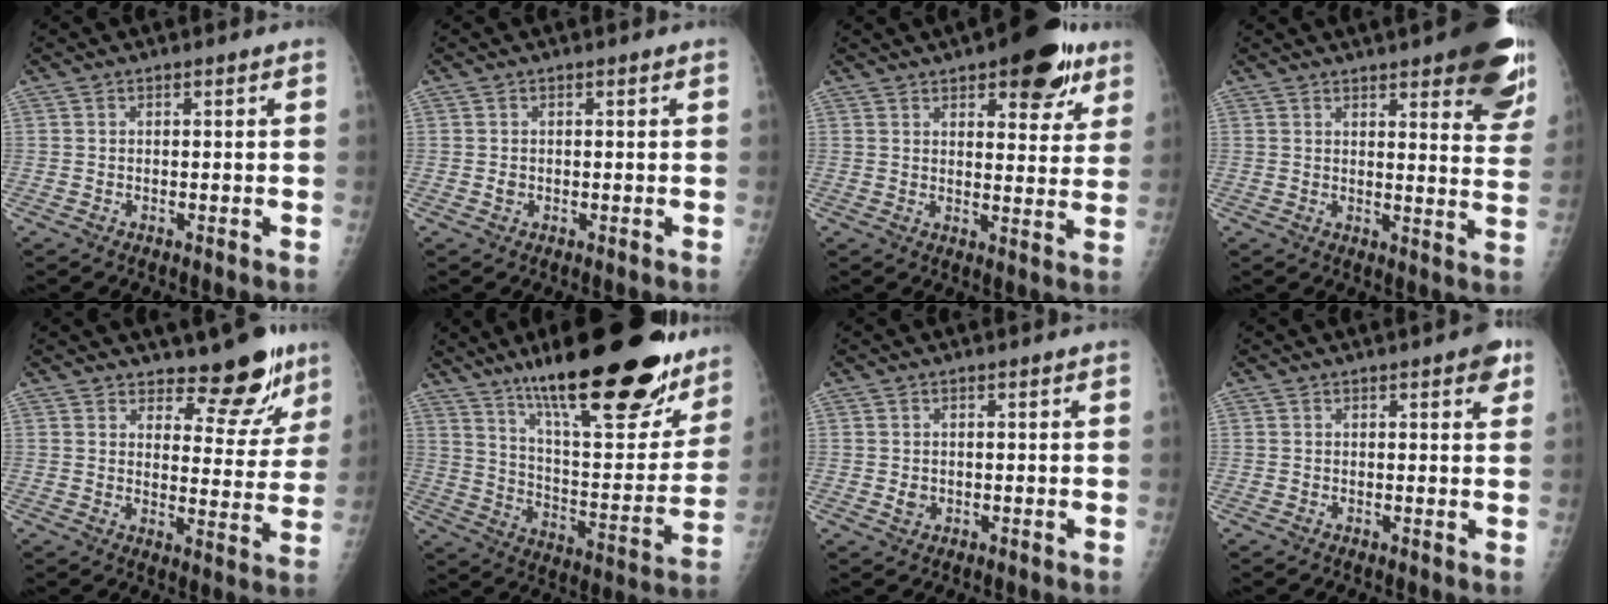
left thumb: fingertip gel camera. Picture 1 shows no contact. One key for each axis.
{"total": 0.8, "fx": 0.0, "fy": 0.7, "fz": 0.4, "tx": -0.002, "ty": 0.001, "tz": 0.000}
{"total": 13.9, "fx": 8.1, "fy": 5.7, "fz": 9.8, "tx": -0.081, "ty": -0.030, "tz": 0.106}
{"total": 18.1, "fx": 11.5, "fy": 5.0, "fz": 13.1, "tx": -0.133, "ty": -0.050, "tz": 0.131}
{"total": 10.2, "fx": 8.3, "fy": 4.0, "fz": 4.3, "tx": -0.021, "ty": -0.071, "tz": 0.113}
{"total": 32.3, "fx": 21.4, "fy": 9.2, "fz": 22.3, "tx": -0.297, "ty": -0.076, "tz": 0.327}
{"total": 1.4, "fx": 0.1, "fy": 1.3, "fz": 0.7, "tx": -0.007, "ty": -0.001, "tz": 0.006}
{"total": 4.0, "fx": 2.1, "fy": 1.2, "fz": 3.1, "tx": -0.027, "ty": -0.005, "tz": 0.020}